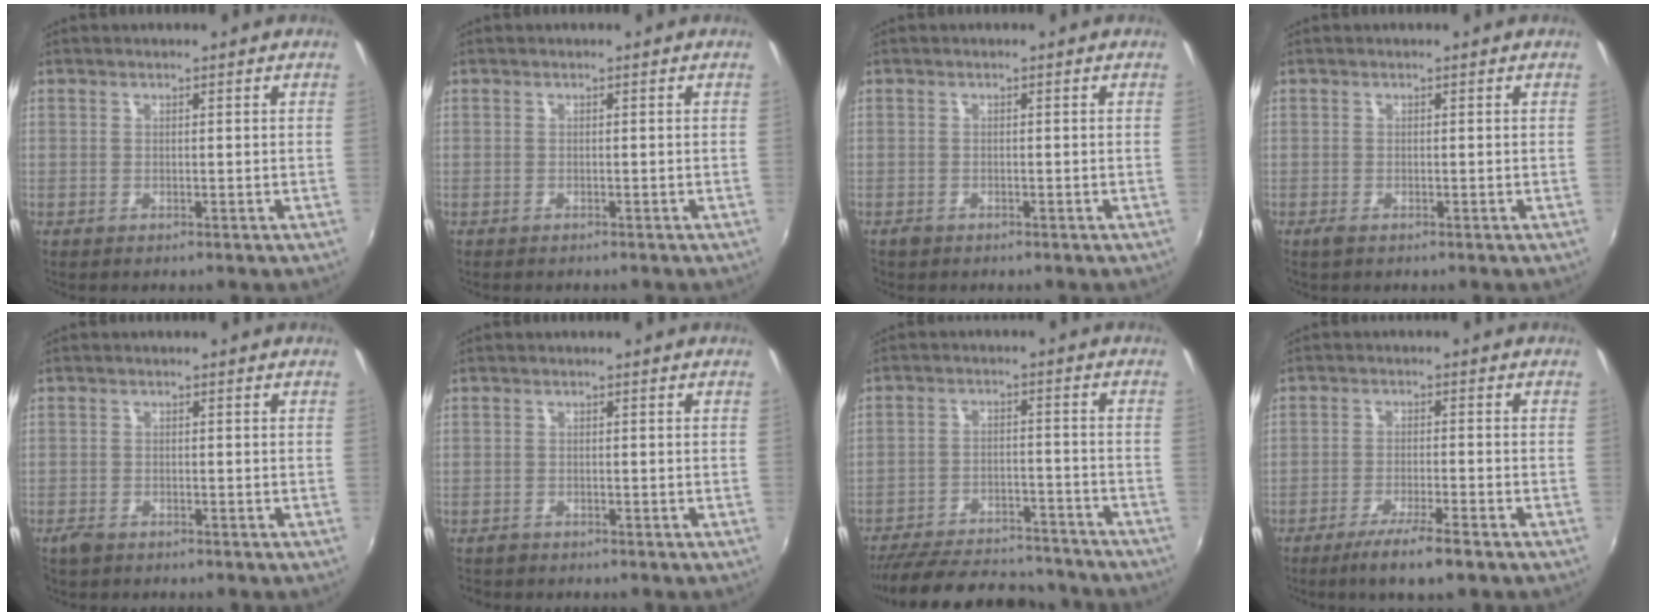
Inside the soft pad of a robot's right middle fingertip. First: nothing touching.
{"total": 0.8, "force": [-0.7, 0.1, 0.3], "torque": [-0.007, -0.002, -0.010]}
{"total": 1.2, "force": [-0.9, 0.7, 0.2], "torque": [-0.007, -0.002, -0.016]}
{"total": 1.3, "force": [-0.9, 0.5, 0.8], "torque": [-0.016, -0.005, -0.018]}
{"total": 2.3, "force": [-1.8, 1.1, 0.8], "torque": [-0.023, -0.004, -0.036]}
{"total": 1.3, "force": [-1.0, 0.7, 0.0], "torque": [-0.005, -0.001, -0.019]}
{"total": 23.0, "force": [-20.0, 6.8, 9.1], "torque": [-0.185, 0.000, -0.269]}
{"total": 6.7, "force": [-4.8, 0.2, 4.8], "torque": [-0.104, -0.008, -0.082]}